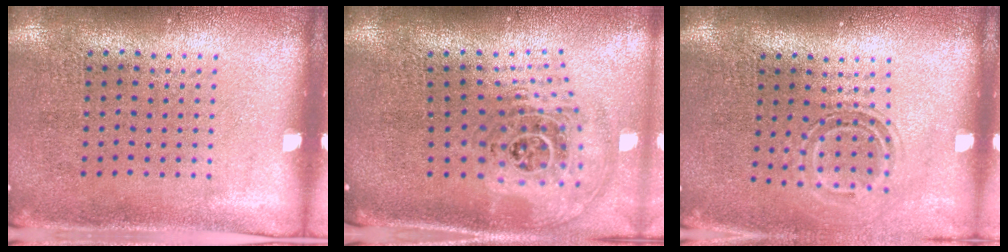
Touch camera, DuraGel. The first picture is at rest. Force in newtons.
{"total": 2.0, "press": 1.5, "slide": 1.4}
{"total": 1.5, "press": 1.1, "slide": 1.1}